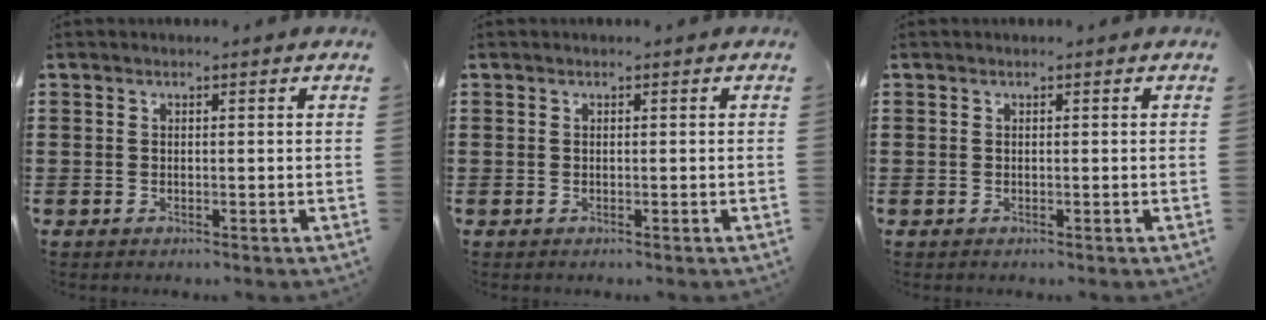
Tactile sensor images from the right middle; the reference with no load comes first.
{"total": 0.0}
{"total": 0.0}